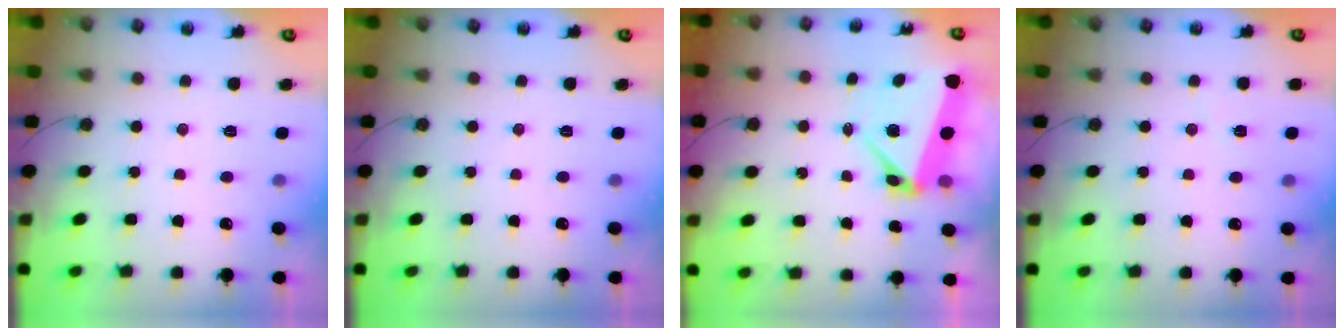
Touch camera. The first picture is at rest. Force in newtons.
{"total": 0.0}
{"total": 7.3, "press": 7.3, "slide": 0.7}
{"total": 3.7, "press": 3.4, "slide": 1.4}